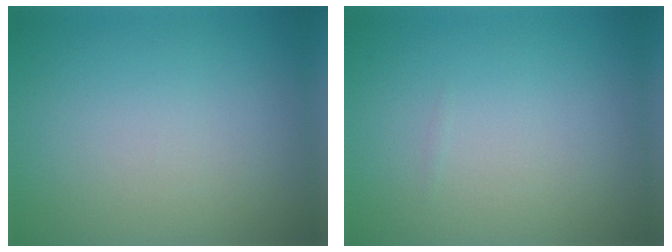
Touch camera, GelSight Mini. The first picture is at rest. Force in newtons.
{"total": 0.0}